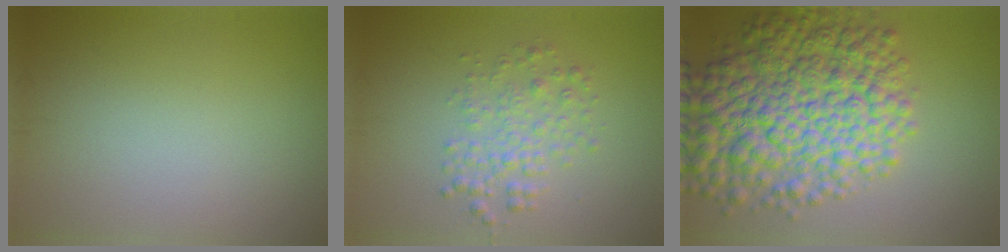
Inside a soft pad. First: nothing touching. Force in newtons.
{"total": 2.7, "press": 2.7, "slide": 0.0}
{"total": 11.2, "press": 11.2, "slide": 0.3}